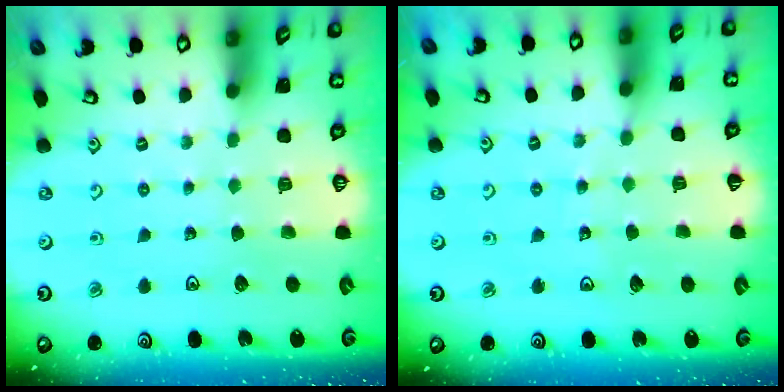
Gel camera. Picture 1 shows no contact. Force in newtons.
{"total": 5.5, "press": 5.5, "slide": 0.4}